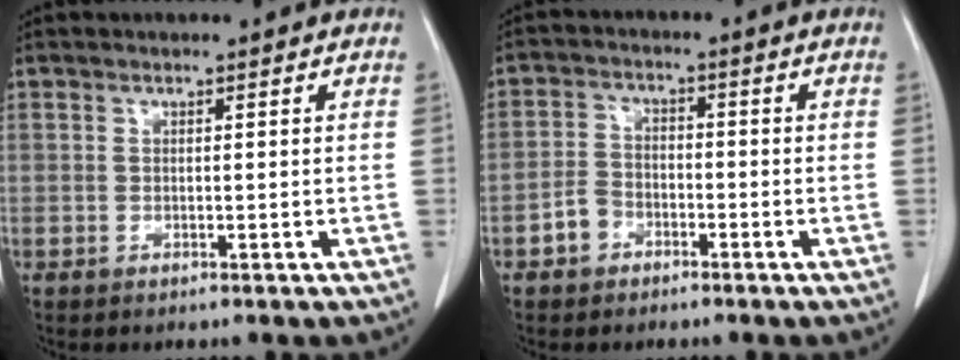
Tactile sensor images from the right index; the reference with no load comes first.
{"total": 4.0, "force": [-2.2, 3.0, 1.3], "torque": [-0.025, 0.015, -0.043]}